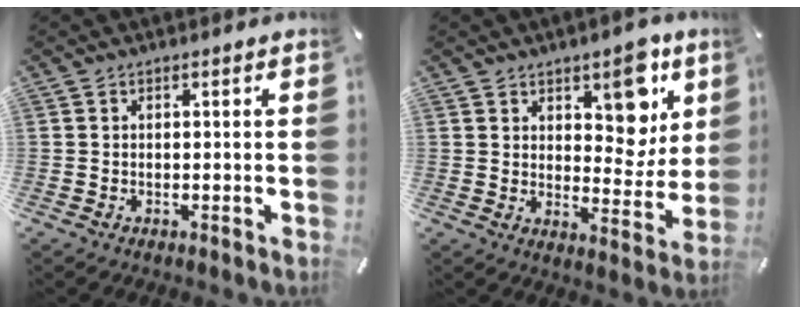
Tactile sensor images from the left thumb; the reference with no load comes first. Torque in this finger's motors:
{"motor_torque": [0.44, 0.38, 0.33, 0.03, 0.08]}